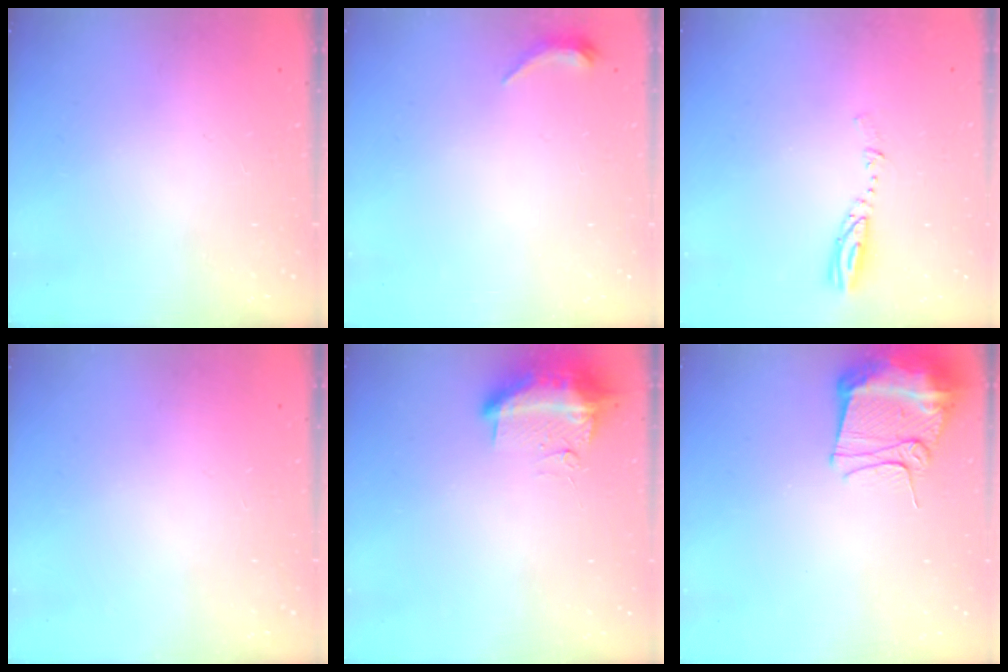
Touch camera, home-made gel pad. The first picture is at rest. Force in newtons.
{"total": 4.8, "press": 4.7, "slide": 0.9}
{"total": 3.7, "press": 3.7, "slide": 0.4}
{"total": 0.0}
{"total": 19.1, "press": 13.0, "slide": 14.0}
{"total": 12.1, "press": 12.0, "slide": 1.4}